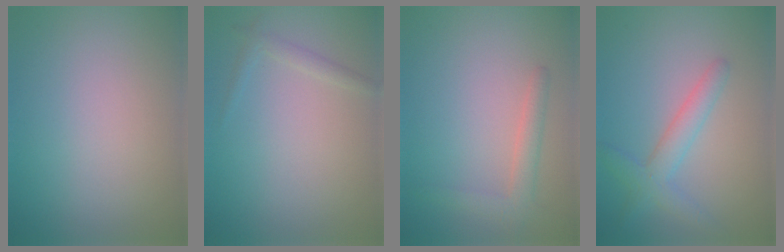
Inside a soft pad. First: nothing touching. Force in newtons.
{"total": 1.0, "press": 1.0, "slide": 0.0}
{"total": 2.2, "press": 2.1, "slide": 0.2}
{"total": 2.8, "press": 2.8, "slide": 0.1}